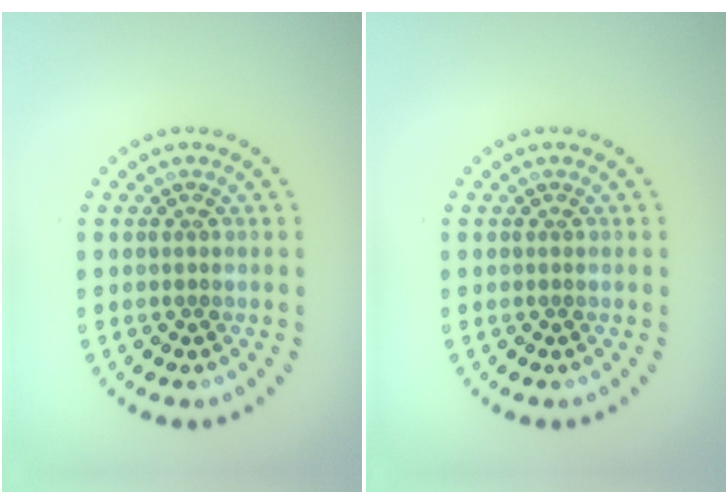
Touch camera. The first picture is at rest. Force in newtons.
{"total": 0.0}